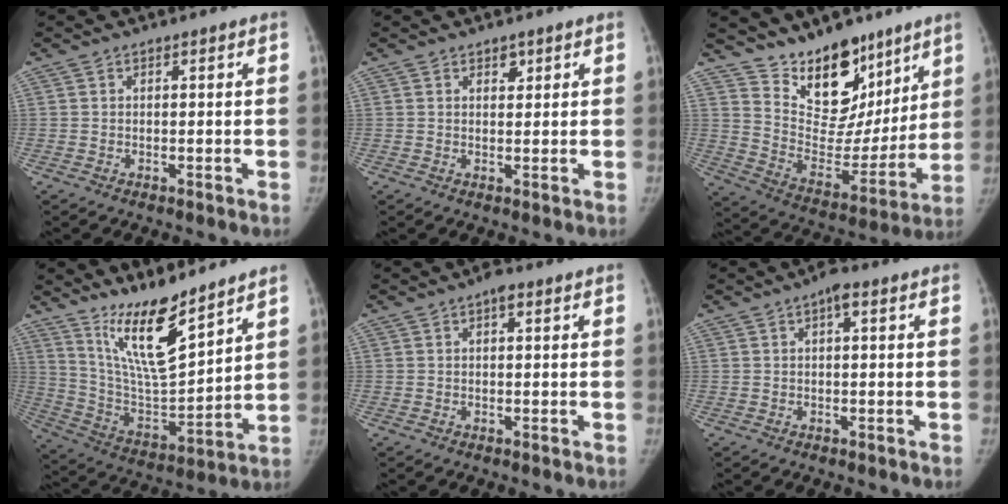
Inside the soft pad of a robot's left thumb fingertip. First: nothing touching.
{"total": 1.8, "force": [1.1, 1.1, 0.8], "torque": [0.002, -0.006, 0.015]}
{"total": 18.4, "force": [13.2, 9.8, 8.1], "torque": [-0.059, -0.089, 0.222]}
{"total": 15.3, "force": [11.2, 3.5, 9.8], "torque": [-0.151, -0.083, 0.221]}
{"total": 1.9, "force": [0.9, 0.9, 1.5], "torque": [-0.019, 0.002, 0.009]}
{"total": 2.5, "force": [0.9, 0.9, 2.1], "torque": [-0.033, 0.004, 0.007]}